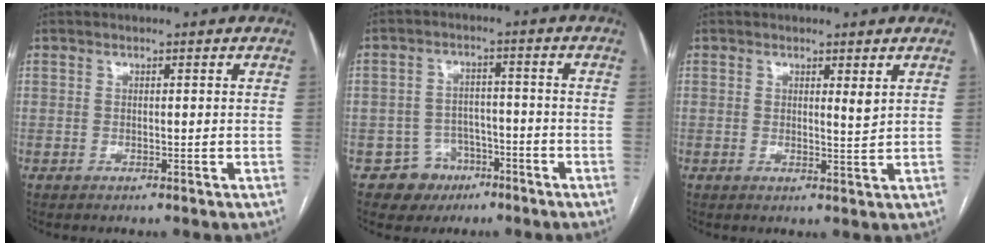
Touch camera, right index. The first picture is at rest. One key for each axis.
{"total": 5.8, "fx": -3.1, "fy": 5.0, "fz": 0.2, "tx": 0.010, "ty": 0.015, "tz": -0.043}
{"total": 1.9, "fx": 1.1, "fy": 0.2, "fz": 1.6, "tx": -0.027, "ty": -0.011, "tz": 0.018}